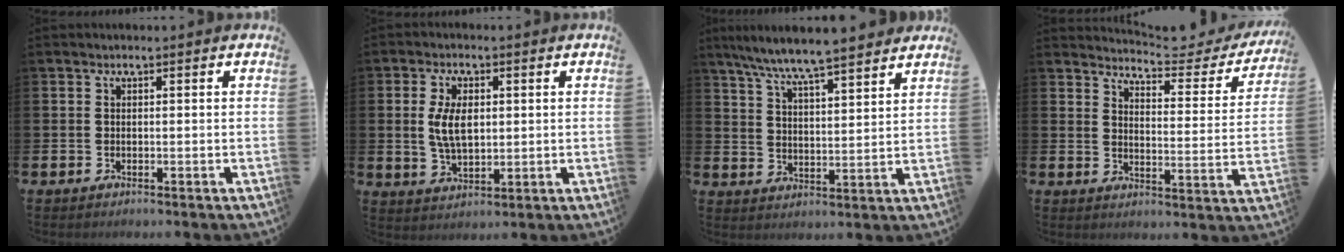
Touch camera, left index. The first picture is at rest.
{"total": 5.8, "force": [1.2, 3.1, 4.7], "torque": [-0.090, 0.007, 0.018]}
{"total": 7.9, "force": [7.5, 0.1, 2.5], "torque": [-0.074, -0.044, 0.135]}
{"total": 4.8, "force": [4.6, 0.7, 1.2], "torque": [-0.027, -0.037, 0.073]}